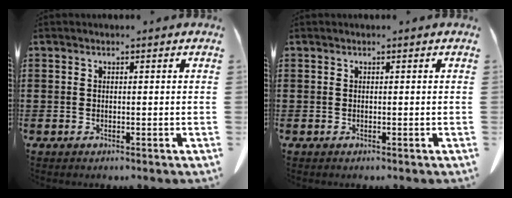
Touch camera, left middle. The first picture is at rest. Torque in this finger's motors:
{"motor_torque": [-0.14, 0.07, 0.00, 0.00]}